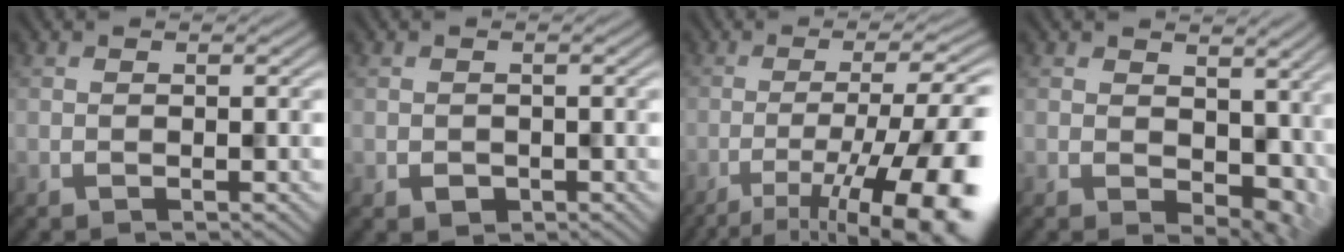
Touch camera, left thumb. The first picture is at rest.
{"total": 1.3, "force": [-0.5, 1.1, -0.3], "torque": [0.002, -0.004, -0.004]}
{"total": 14.9, "force": [-7.0, 4.2, 12.5], "torque": [-0.164, -0.006, -0.097]}
{"total": 7.7, "force": [1.2, 5.5, 5.2], "torque": [-0.075, -0.025, 0.045]}